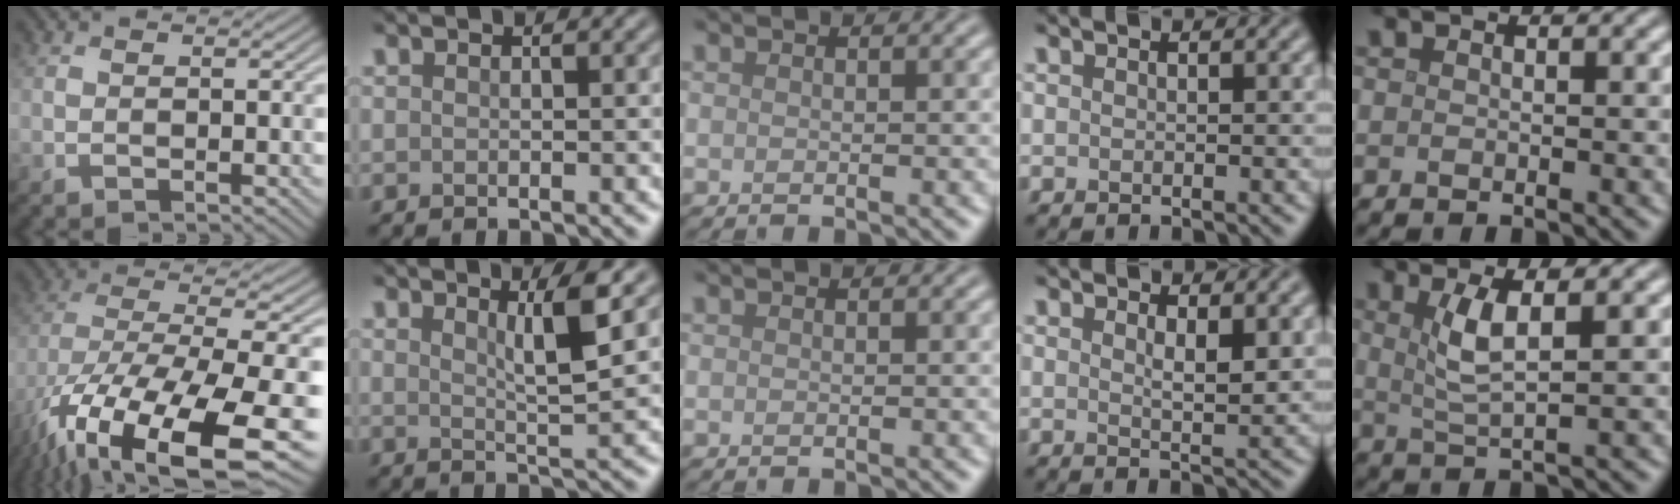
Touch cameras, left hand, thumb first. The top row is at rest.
{"thumb": {"total": 17.7, "force": [-9.4, 5.8, 13.8], "torque": [-0.283, -0.040, -0.144]}, "index": {"total": 3.5, "force": [1.6, 0.5, 3.1], "torque": [-0.045, -0.003, 0.028]}, "ring": {"total": 2.1, "force": [1.1, 0.6, 1.7], "torque": [-0.028, -0.007, 0.022]}, "little": {"total": 3.4, "force": [1.1, 0.7, 3.2], "torque": [-0.064, -0.002, 0.024]}}